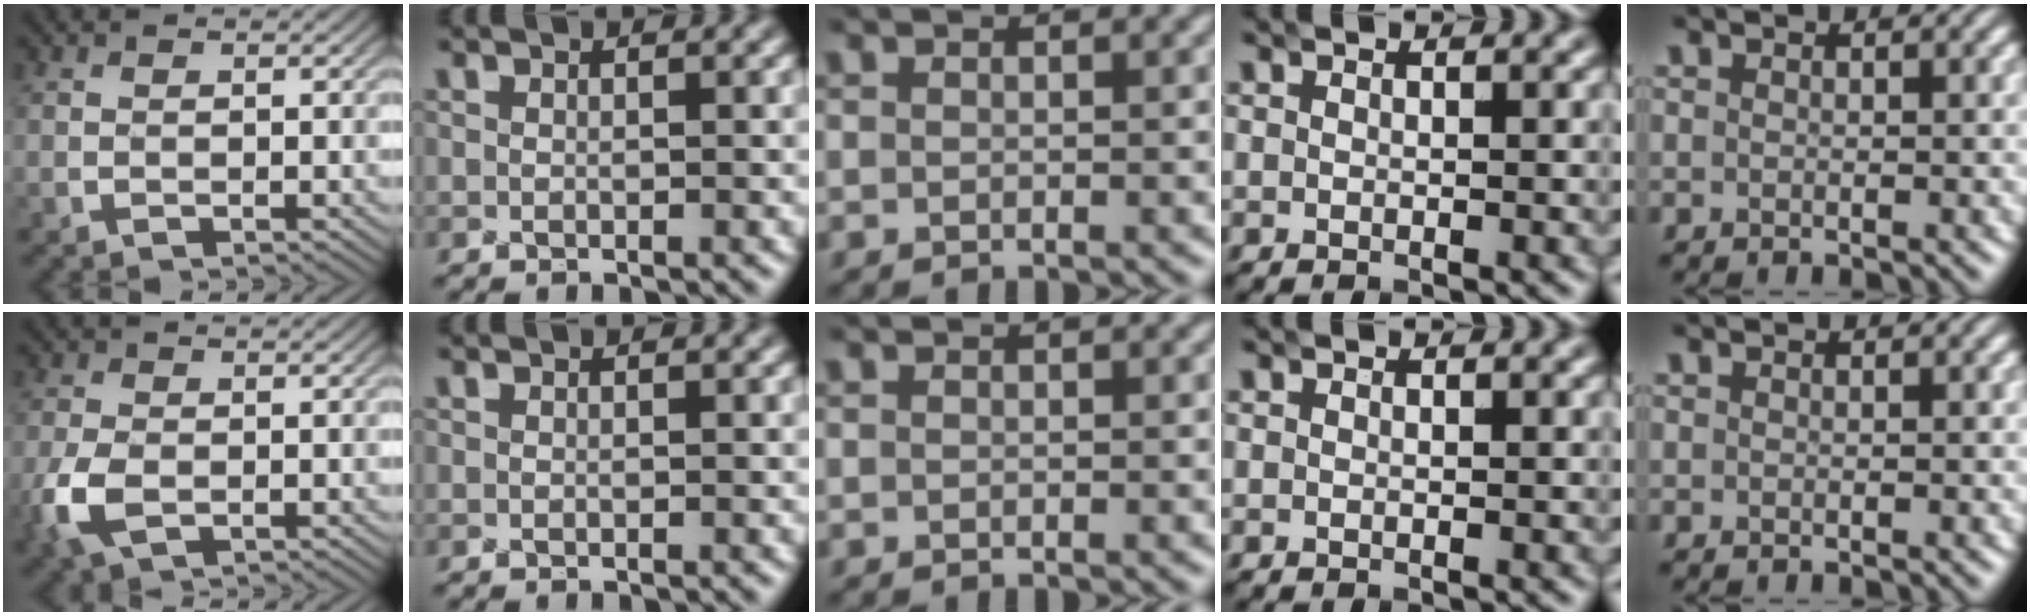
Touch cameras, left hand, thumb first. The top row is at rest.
{"thumb": {"total": 5.4, "force": [-1.7, 3.5, 3.8], "torque": [-0.111, -0.004, -0.039]}}